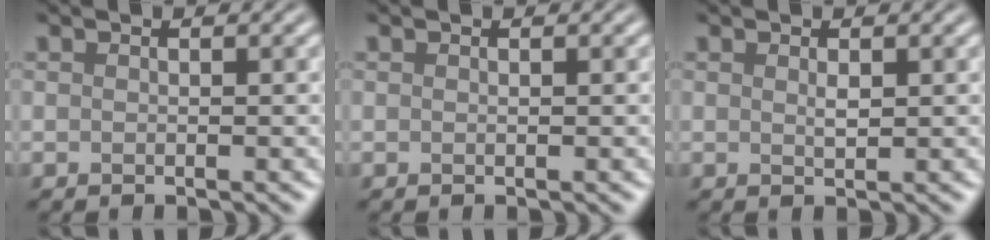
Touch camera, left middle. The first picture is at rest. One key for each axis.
{"total": 0.0}
{"total": 0.8, "fx": 0.3, "fy": 0.2, "fz": 0.7, "tx": -0.013, "ty": -0.002, "tz": 0.007}